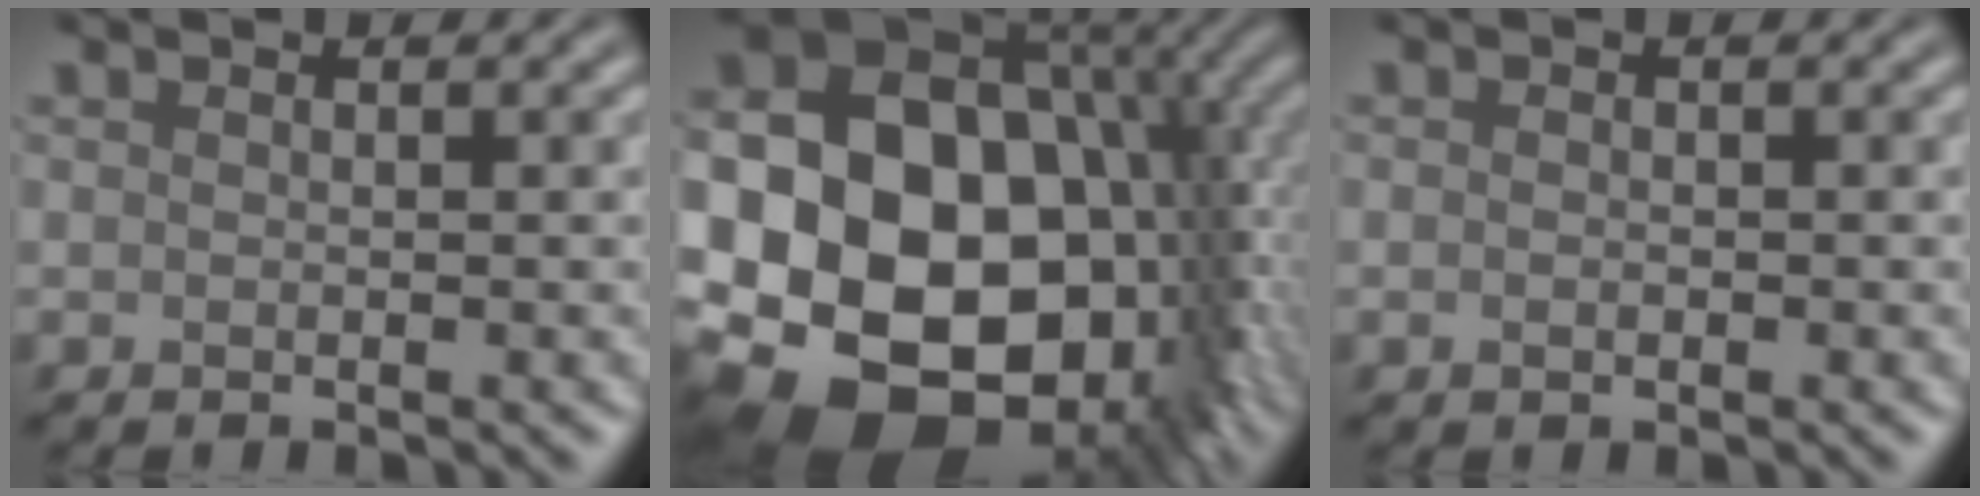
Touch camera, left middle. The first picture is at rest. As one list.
[{"total": 23.9, "force": [-3.9, 18.8, 14.3], "torque": [-0.241, -0.001, -0.094]}, {"total": 0.8, "force": [-0.2, 0.5, 0.5], "torque": [-0.010, -0.001, -0.003]}]